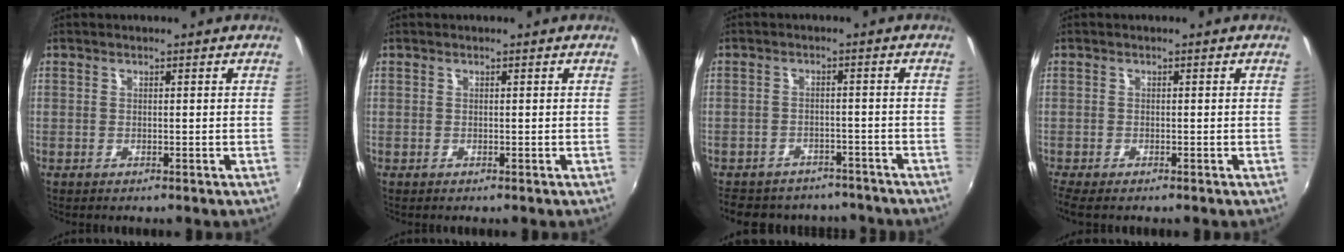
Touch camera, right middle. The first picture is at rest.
{"total": 0.0}
{"total": 15.1, "force": [-12.6, 6.7, 4.9], "torque": [-0.116, 0.007, -0.164]}
{"total": 2.9, "force": [-2.3, 0.5, 1.8], "torque": [-0.038, -0.017, -0.041]}